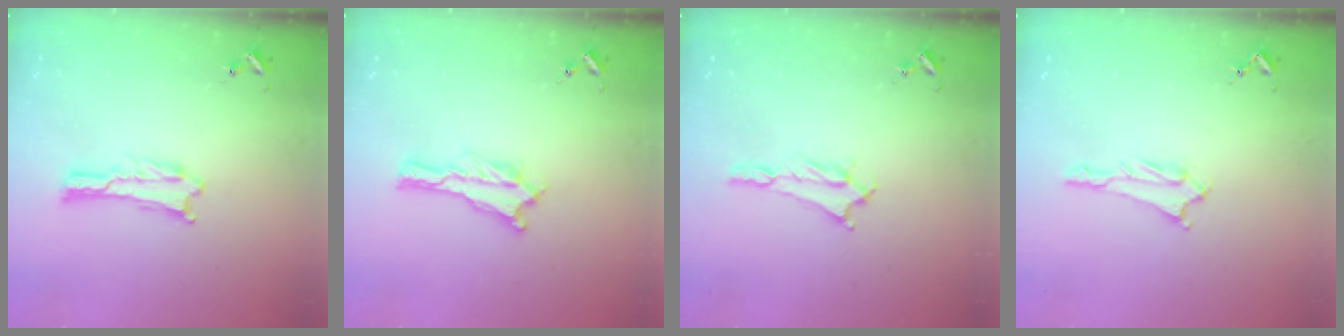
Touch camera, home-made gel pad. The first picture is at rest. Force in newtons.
{"total": 0.0}
{"total": 1.3, "press": 1.3, "slide": 0.2}
{"total": 1.1, "press": 1.0, "slide": 0.1}